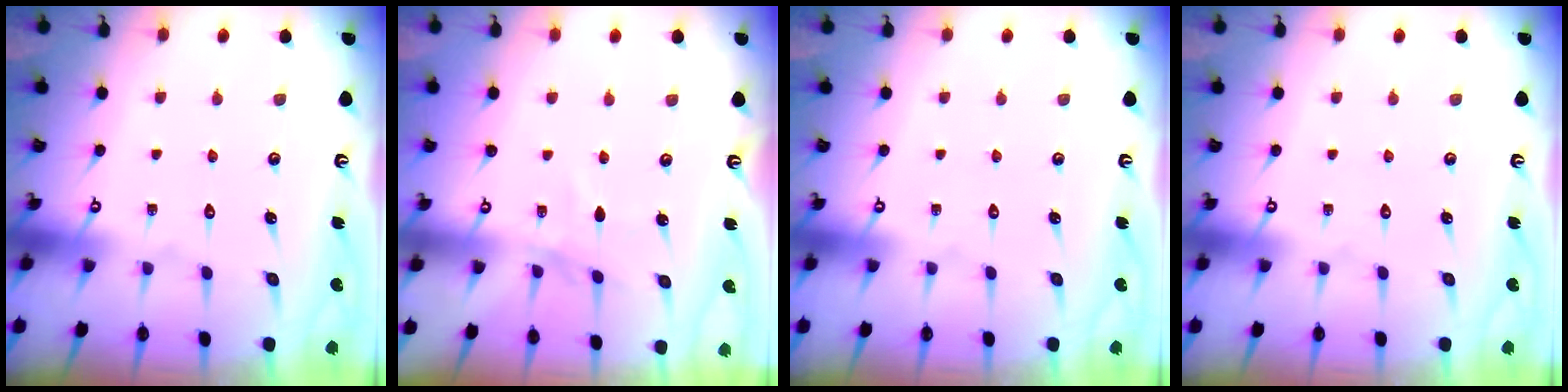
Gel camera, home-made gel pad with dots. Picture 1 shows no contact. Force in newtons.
{"total": 2.9, "press": 2.8, "slide": 0.4}
{"total": 0.0}
{"total": 0.0}